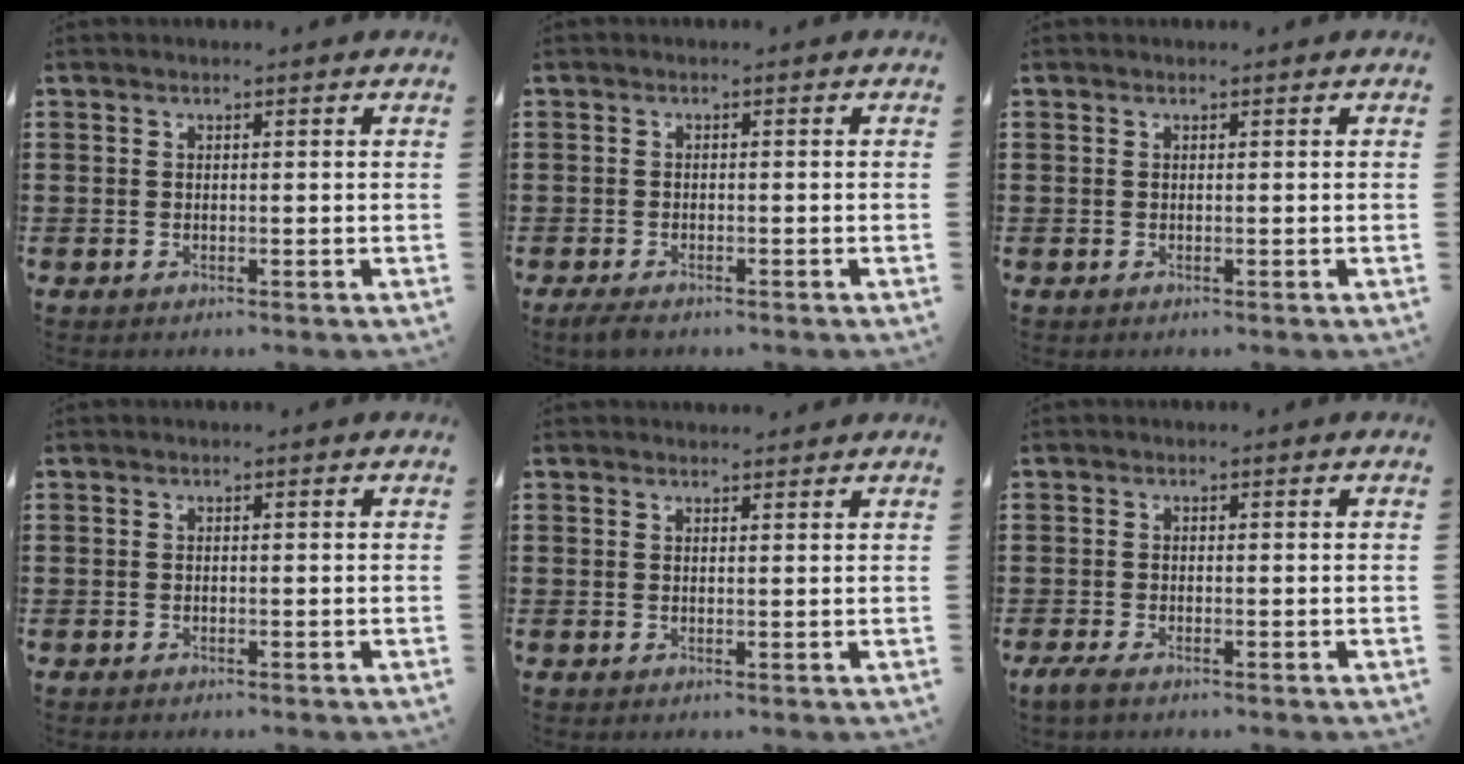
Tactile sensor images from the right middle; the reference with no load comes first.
{"total": 1.3, "force": [-1.0, 0.4, 0.6], "torque": [-0.021, -0.004, -0.023]}
{"total": 0.0}
{"total": 0.0}
{"total": 1.1, "force": [1.0, 0.2, 0.1], "torque": [0.004, -0.003, 0.018]}
{"total": 1.5, "force": [-0.9, 0.3, 1.1], "torque": [-0.035, -0.006, -0.022]}